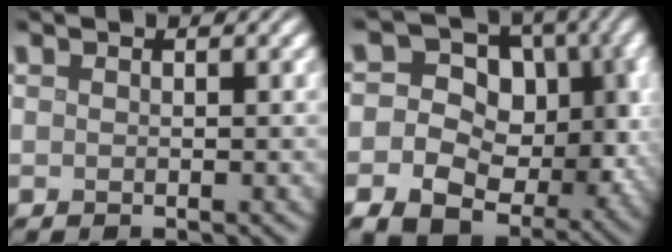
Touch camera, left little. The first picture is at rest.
{"total": 13.4, "force": [-2.8, 10.7, 7.5], "torque": [-0.110, -0.010, -0.047]}